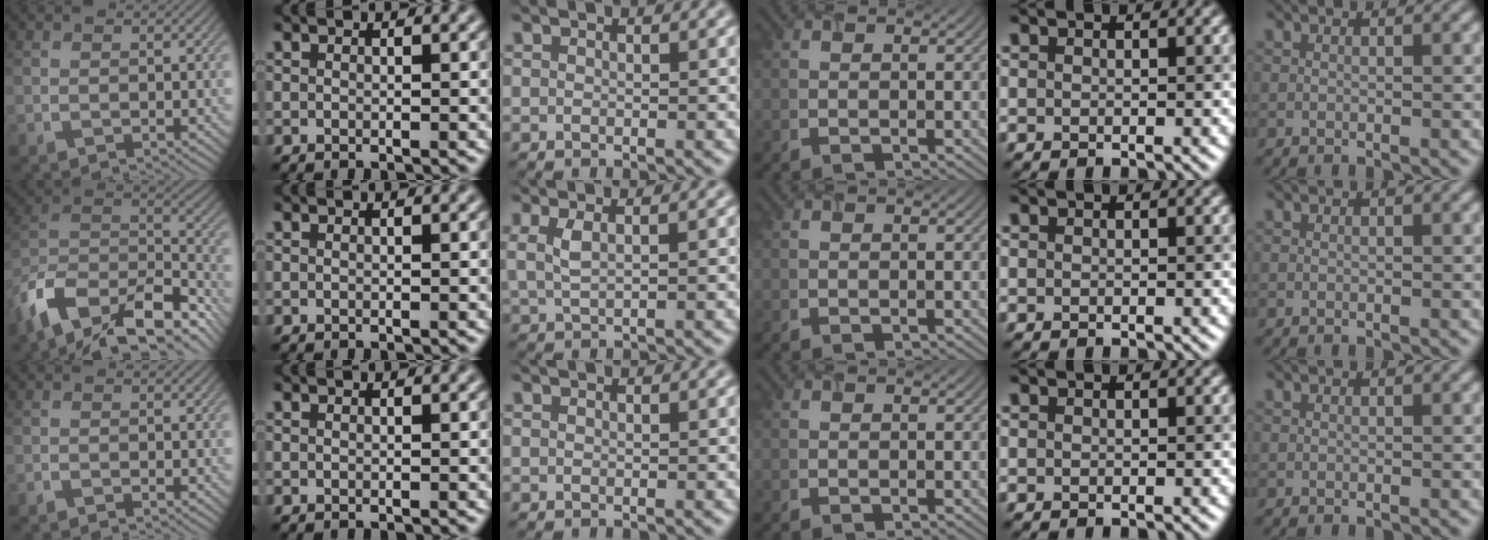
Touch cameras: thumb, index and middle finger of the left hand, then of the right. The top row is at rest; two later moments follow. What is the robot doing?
{"motion": "lift_and_place", "object": "timer"}